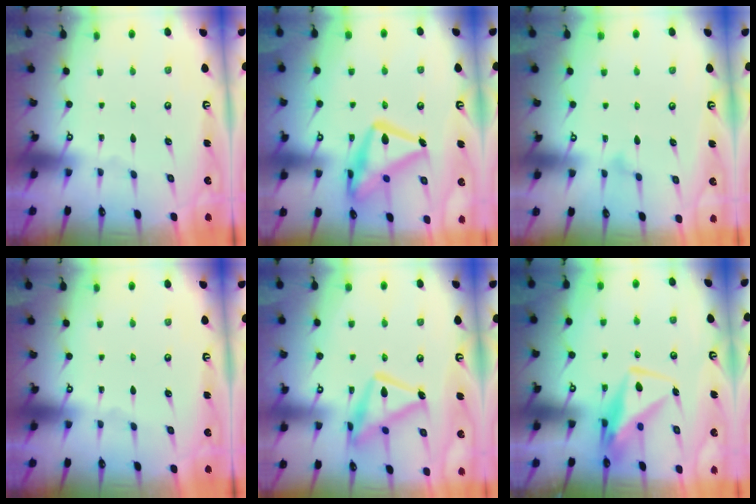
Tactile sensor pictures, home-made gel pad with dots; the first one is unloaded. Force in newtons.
{"total": 21.7, "press": 21.7, "slide": 1.6}
{"total": 7.2, "press": 7.2, "slide": 0.5}
{"total": 0.0}
{"total": 14.8, "press": 14.8, "slide": 1.0}
{"total": 10.2, "press": 10.1, "slide": 0.9}